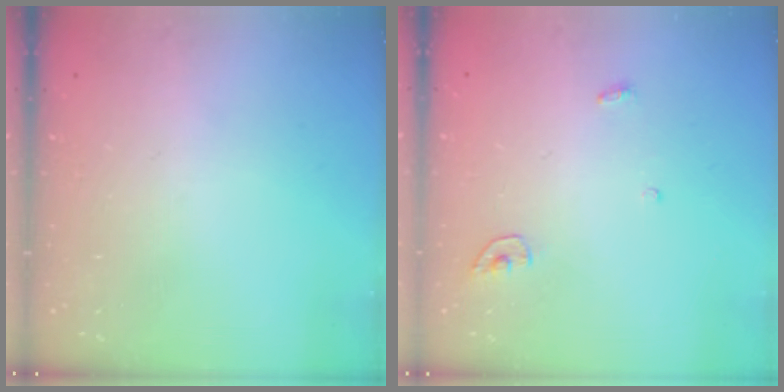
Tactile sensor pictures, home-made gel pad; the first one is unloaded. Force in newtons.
{"total": 3.4, "press": 3.4, "slide": 0.3}